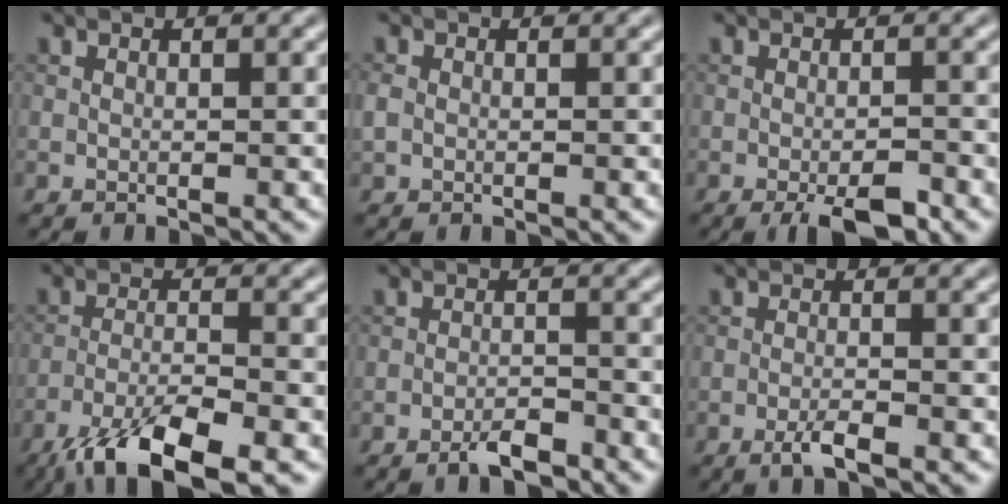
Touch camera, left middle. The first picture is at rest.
{"total": 1.0, "force": [-0.1, 0.9, 0.5], "torque": [-0.012, -0.002, -0.004]}
{"total": 3.7, "force": [-2.4, 0.9, 2.8], "torque": [-0.045, -0.004, -0.036]}
{"total": 7.4, "force": [-5.0, 1.7, 5.2], "torque": [-0.094, -0.008, -0.092]}
{"total": 2.2, "force": [-1.8, 0.5, 1.3], "torque": [-0.022, 0.002, -0.034]}
{"total": 2.1, "force": [-1.2, 0.4, 1.6], "torque": [-0.028, 0.002, -0.026]}